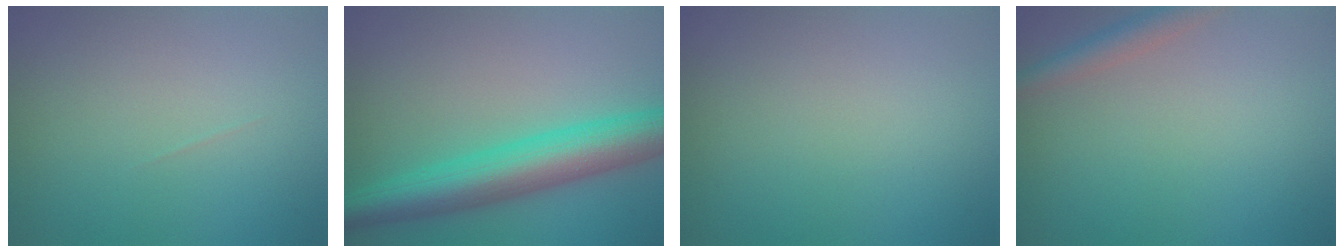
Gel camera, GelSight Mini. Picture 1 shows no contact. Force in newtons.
{"total": 7.6, "press": 7.6, "slide": 0.2}
{"total": 0.0}
{"total": 2.2, "press": 2.2, "slide": 0.1}